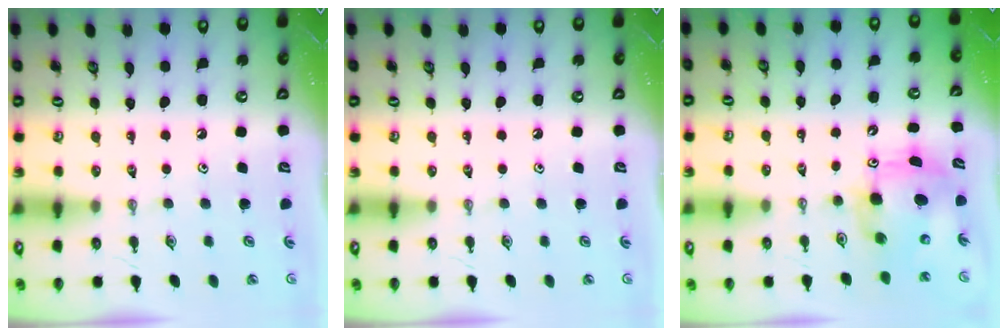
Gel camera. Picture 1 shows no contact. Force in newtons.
{"total": 0.0}
{"total": 7.6, "press": 7.5, "slide": 1.4}